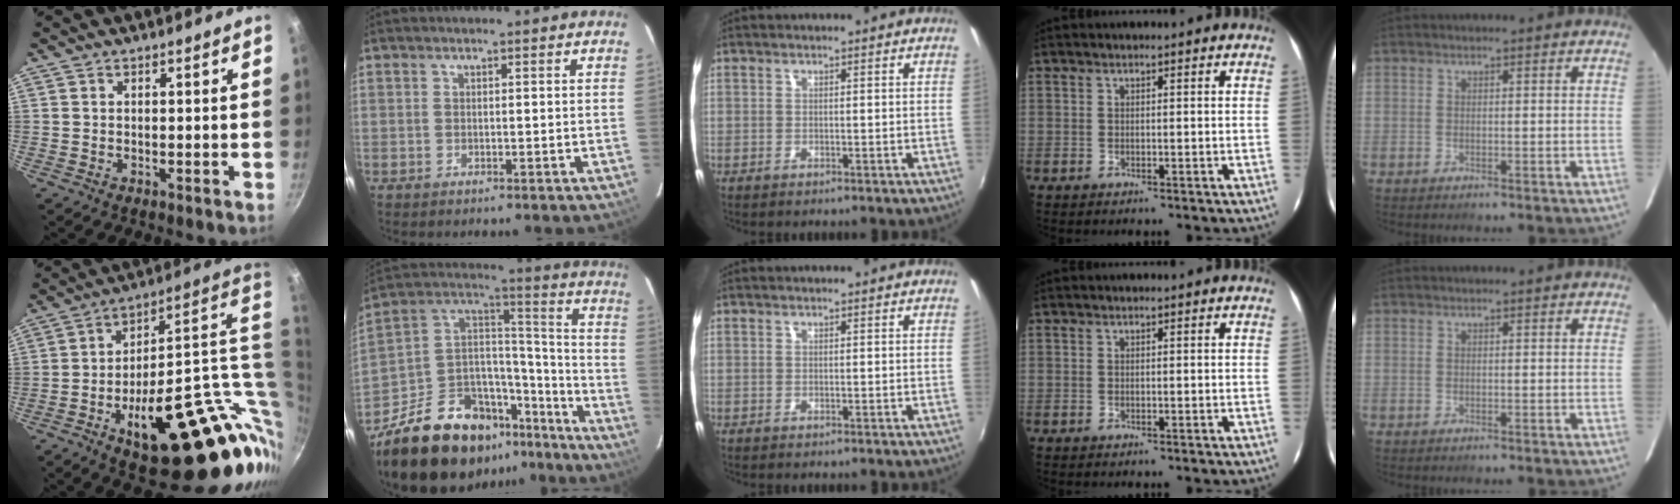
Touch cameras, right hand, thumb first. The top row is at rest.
{"thumb": {"total": 32.9, "force": [1.3, 15.1, 29.2], "torque": [-0.372, 0.003, 0.044]}, "index": {"total": 26.1, "force": [-18.0, 13.9, 12.9], "torque": [-0.251, 0.061, -0.265]}}